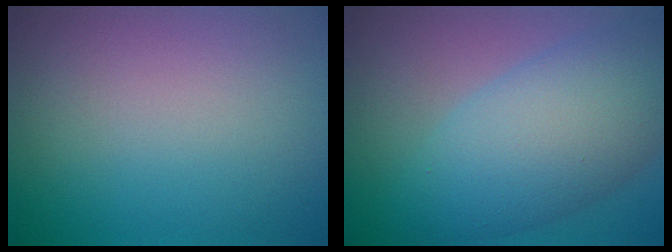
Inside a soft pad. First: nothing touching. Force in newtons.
{"total": 7.9, "press": 7.9, "slide": 0.2}